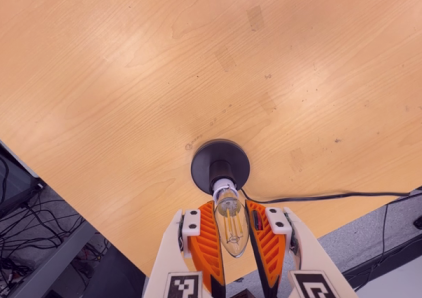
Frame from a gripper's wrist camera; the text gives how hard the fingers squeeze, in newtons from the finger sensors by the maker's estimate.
{"total": 14.5, "left": 15.6, "right": 13.4}